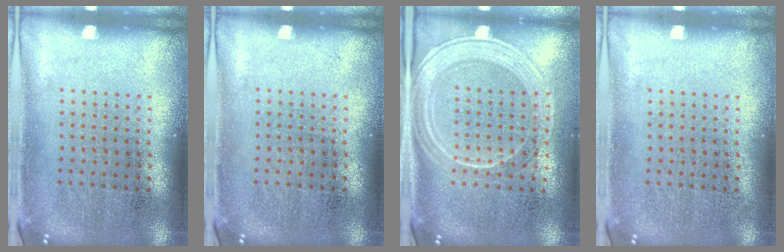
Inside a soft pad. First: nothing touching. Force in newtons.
{"total": 0.0}
{"total": 2.1, "press": 1.9, "slide": 0.9}
{"total": 0.0}